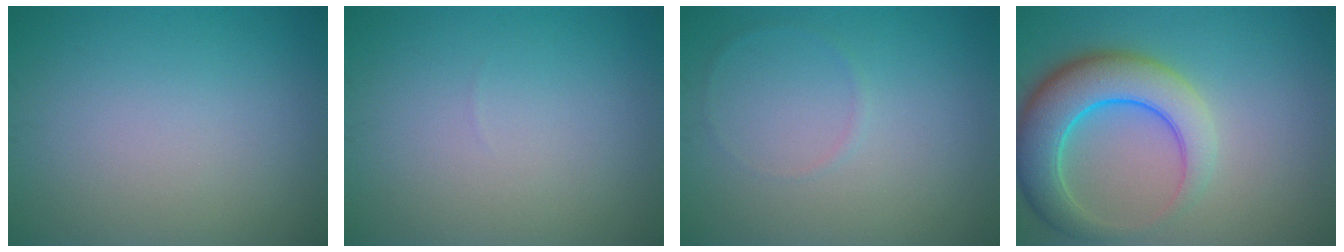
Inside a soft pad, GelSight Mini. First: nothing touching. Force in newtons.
{"total": 0.0}
{"total": 0.6, "press": 0.6, "slide": 0.1}
{"total": 7.6, "press": 7.6, "slide": 0.8}